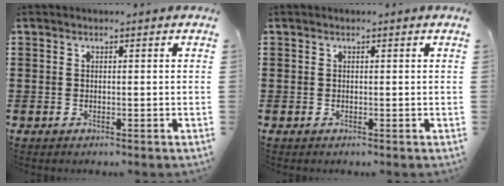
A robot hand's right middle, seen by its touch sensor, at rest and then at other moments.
{"total": 0.0}